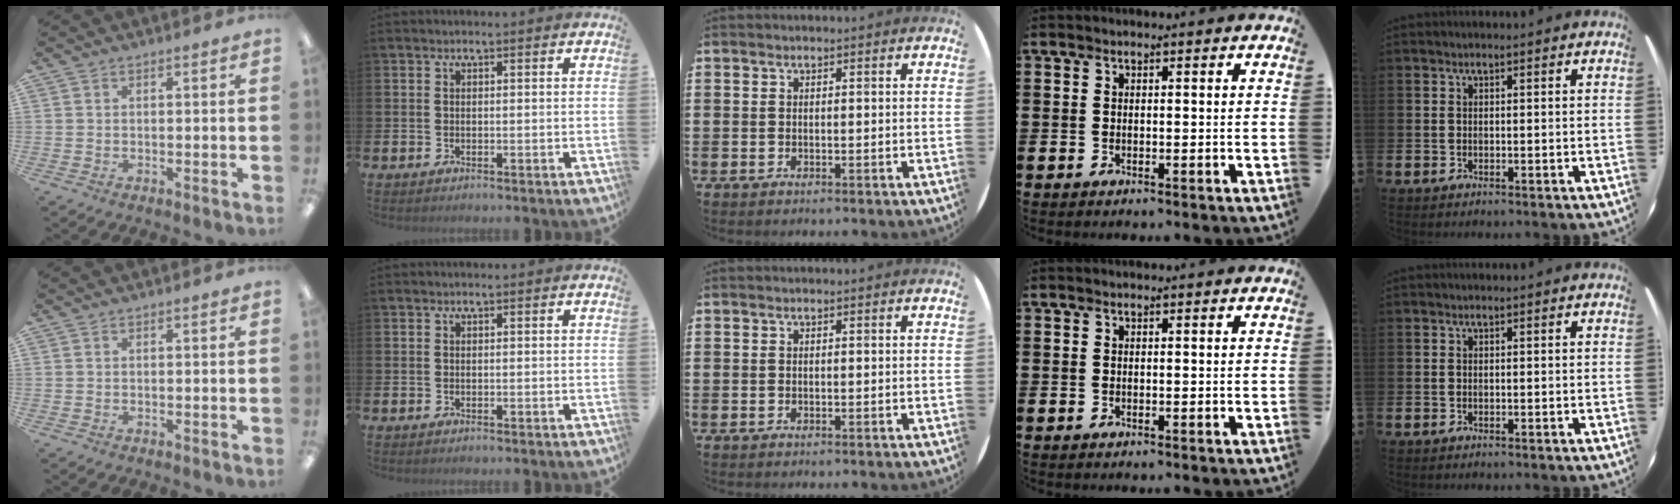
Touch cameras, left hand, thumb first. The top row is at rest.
{}